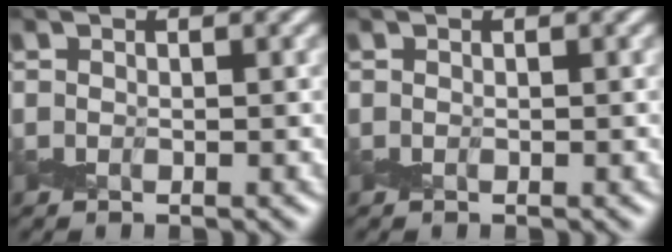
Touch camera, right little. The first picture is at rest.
{"total": 0.0}